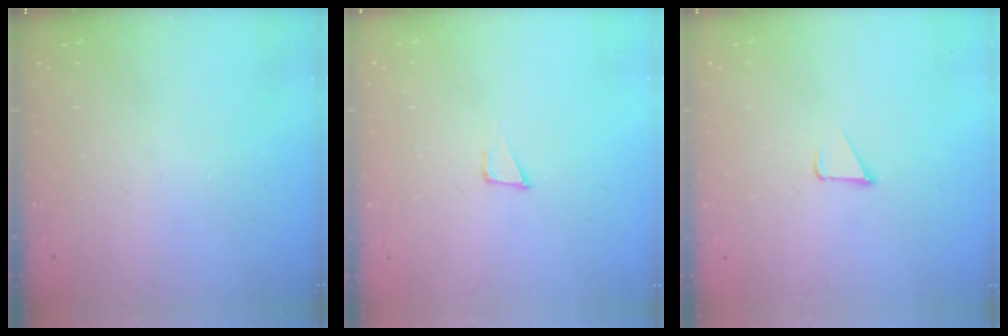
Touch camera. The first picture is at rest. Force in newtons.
{"total": 4.6, "press": 4.5, "slide": 0.8}
{"total": 1.5, "press": 1.5, "slide": 0.1}